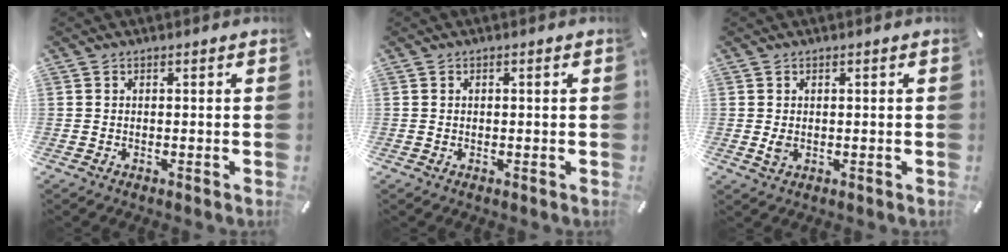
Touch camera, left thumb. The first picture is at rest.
{"total": 0.6, "force": [0.1, 0.2, 0.6], "torque": [-0.012, 0.001, 0.002]}
{"total": 1.9, "force": [0.1, 1.3, 1.3], "torque": [-0.026, -0.005, -0.002]}